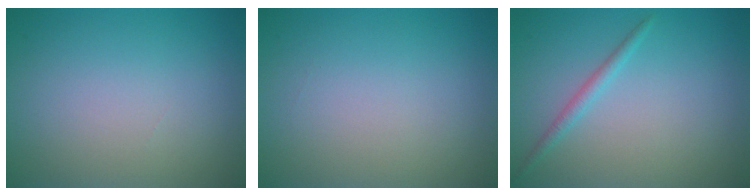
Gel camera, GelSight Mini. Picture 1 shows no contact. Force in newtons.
{"total": 0.0}
{"total": 1.3, "press": 1.3, "slide": 0.0}